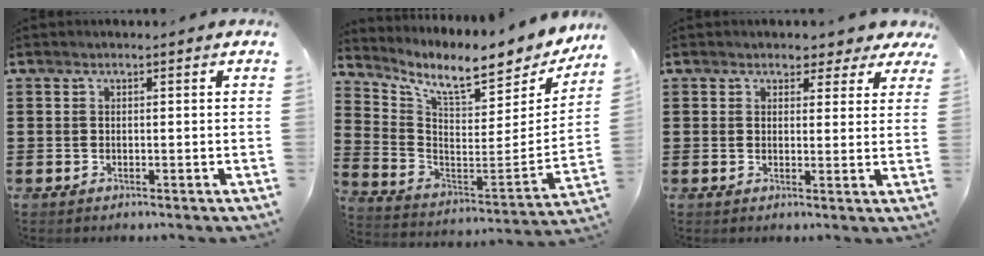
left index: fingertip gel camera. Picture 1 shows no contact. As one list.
[{"total": 9.2, "force": [7.7, 1.3, 4.9], "torque": [-0.116, -0.068, 0.122]}, {"total": 2.9, "force": [2.3, 1.5, 0.9], "torque": [-0.012, -0.007, 0.038]}]